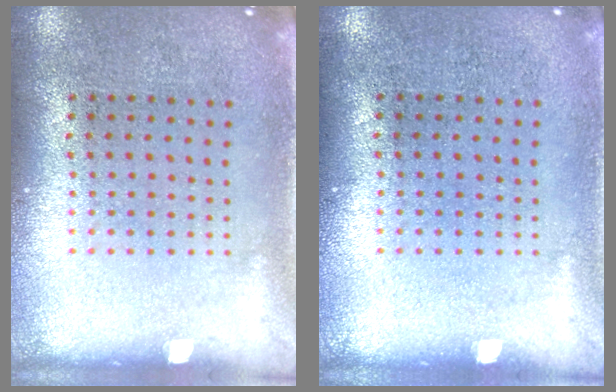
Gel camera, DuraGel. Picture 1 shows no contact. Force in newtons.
{"total": 0.0}